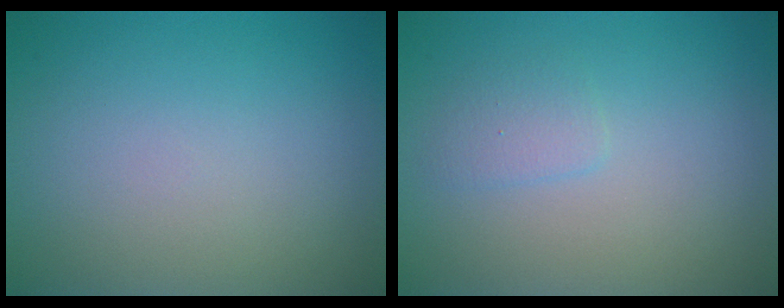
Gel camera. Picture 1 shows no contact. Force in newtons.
{"total": 1.3, "press": 1.3, "slide": 0.1}